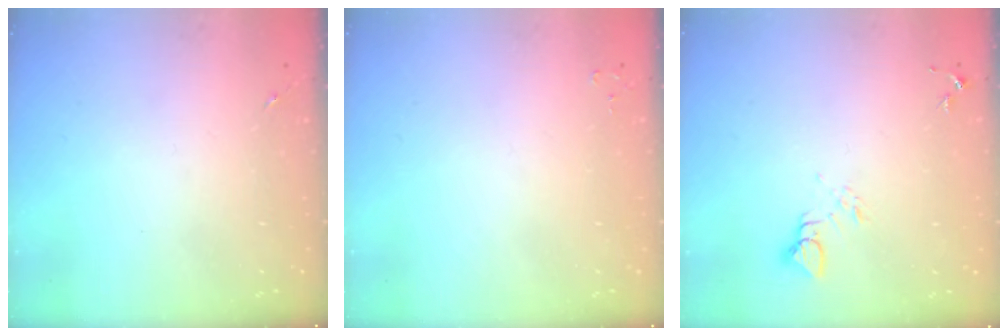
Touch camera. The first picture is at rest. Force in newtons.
{"total": 2.2, "press": 2.2, "slide": 0.2}
{"total": 4.0, "press": 4.0, "slide": 0.3}